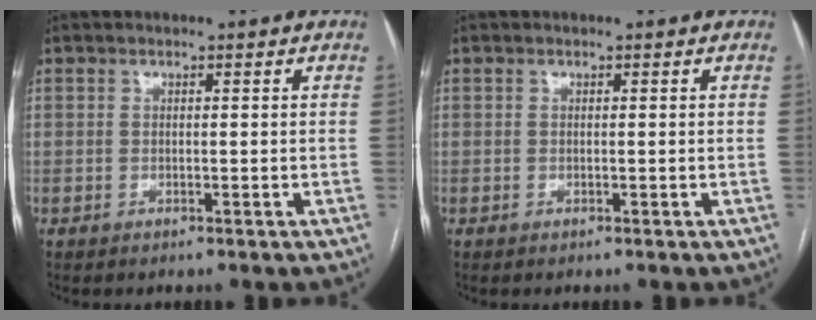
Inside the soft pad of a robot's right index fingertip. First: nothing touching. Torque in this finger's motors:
{"motor_torque": [0.00, 0.00, 0.00, 0.00]}